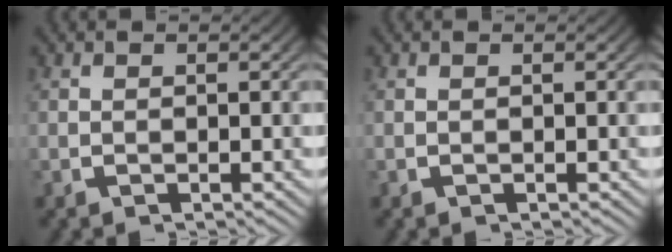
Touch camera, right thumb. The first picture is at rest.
{"total": 0.0}